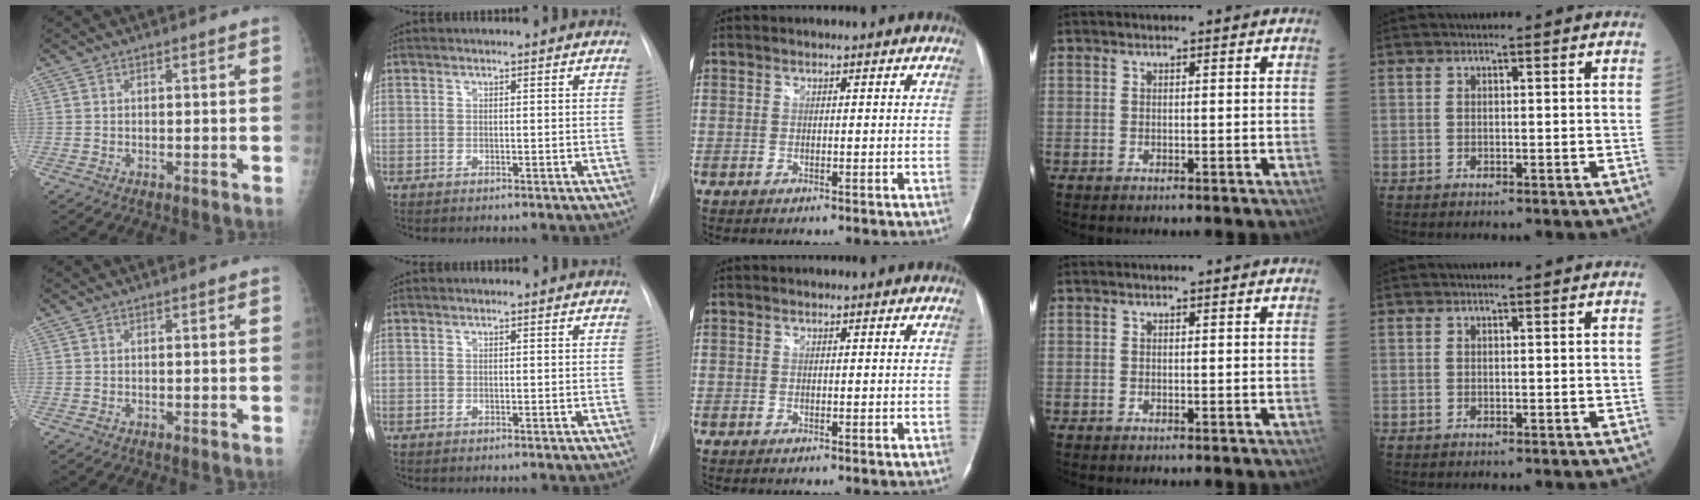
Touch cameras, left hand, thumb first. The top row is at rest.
{}